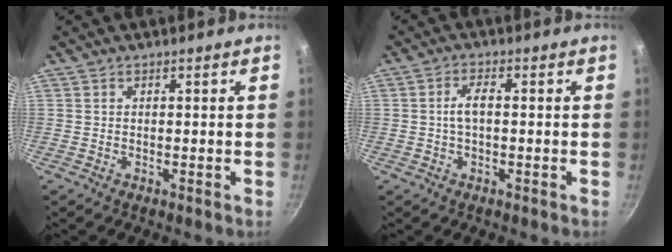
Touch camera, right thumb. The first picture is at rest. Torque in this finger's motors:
{"motor_torque": [0.15, 1.28, 0.56, -0.23, 0.02]}